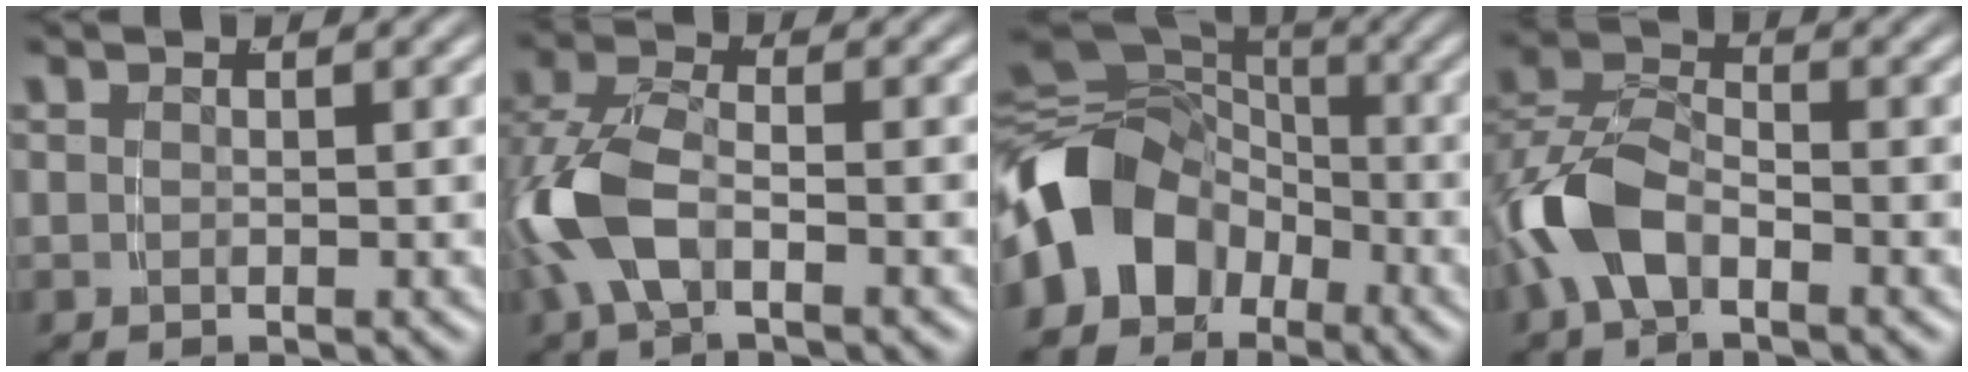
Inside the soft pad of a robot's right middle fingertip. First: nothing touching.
{"total": 4.9, "force": [-1.5, 2.6, 3.8], "torque": [-0.109, -0.013, -0.017]}
{"total": 10.0, "force": [-2.5, 8.0, 5.3], "torque": [-0.115, -0.017, -0.042]}
{"total": 4.7, "force": [-1.9, 2.8, 3.3], "torque": [-0.083, -0.006, -0.033]}